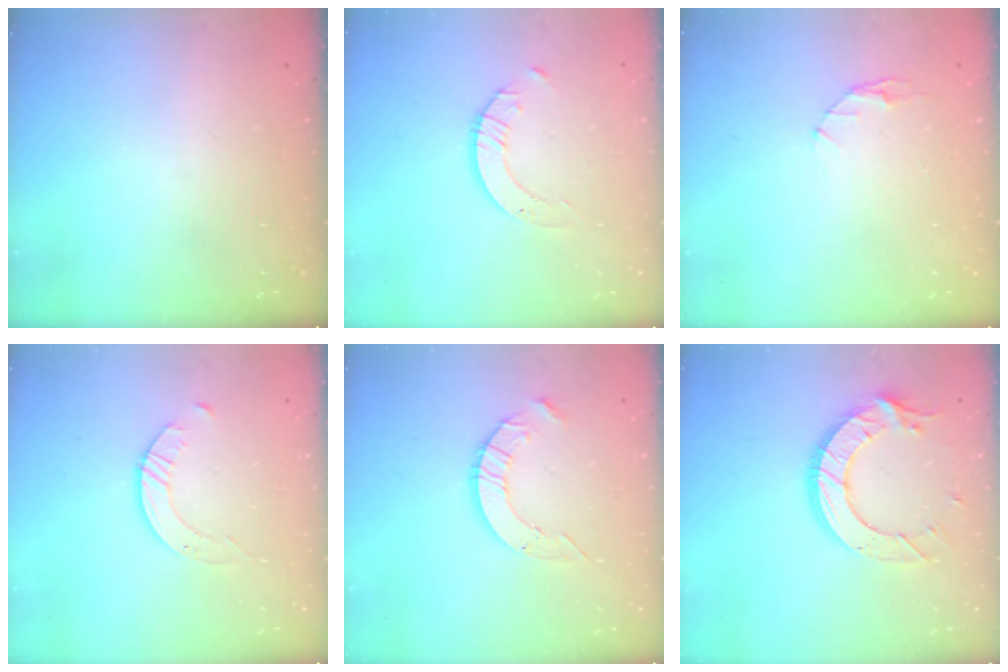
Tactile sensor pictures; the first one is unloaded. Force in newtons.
{"total": 2.1, "press": 2.1, "slide": 0.2}
{"total": 2.9, "press": 2.9, "slide": 0.4}
{"total": 2.7, "press": 2.7, "slide": 0.3}
{"total": 7.0, "press": 7.0, "slide": 0.4}
{"total": 13.4, "press": 13.3, "slide": 0.8}